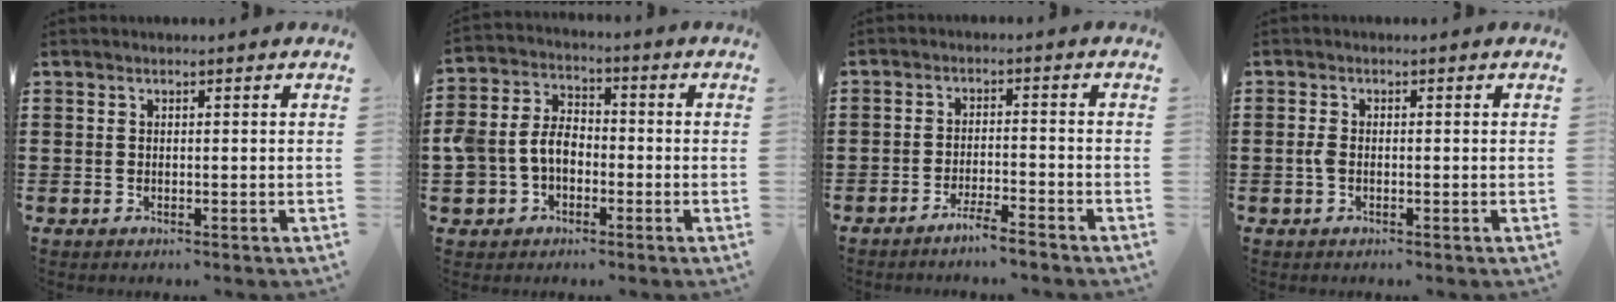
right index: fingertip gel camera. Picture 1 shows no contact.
{"total": 5.9, "force": [-1.6, 4.6, 3.2], "torque": [-0.096, 0.007, -0.037]}
{"total": 3.5, "force": [-3.2, -0.3, 1.2], "torque": [-0.021, 0.001, -0.063]}
{"total": 1.5, "force": [-0.4, 0.8, 1.2], "torque": [-0.031, -0.002, -0.011]}